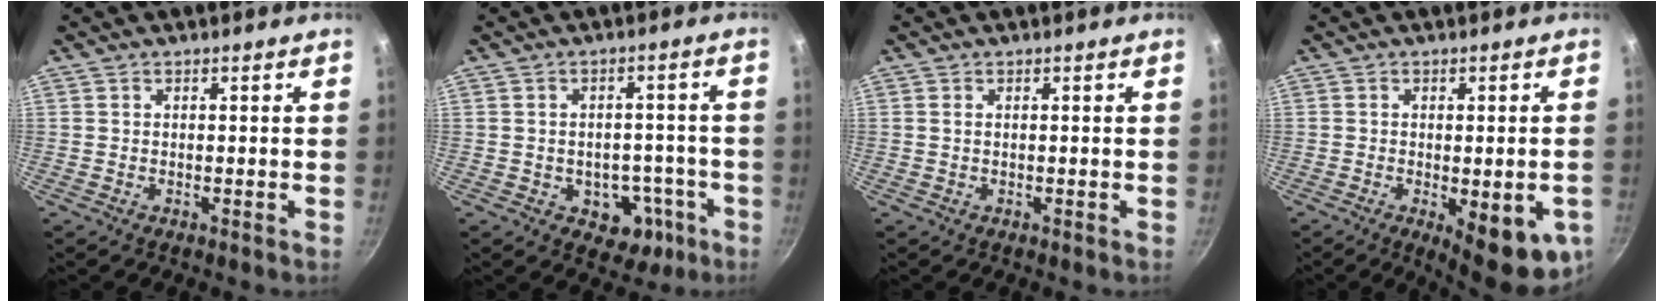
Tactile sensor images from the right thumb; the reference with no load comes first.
{"total": 8.2, "force": [-3.2, 6.2, 4.3], "torque": [-0.011, 0.032, -0.025]}
{"total": 0.5, "force": [0.1, 0.3, 0.4], "torque": [-0.007, 0.002, 0.001]}
{"total": 13.3, "force": [-4.3, 4.3, 11.8], "torque": [-0.121, -0.005, -0.044]}